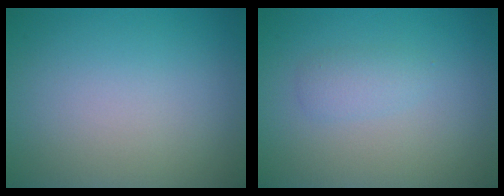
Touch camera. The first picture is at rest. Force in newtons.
{"total": 1.4, "press": 1.4, "slide": 0.0}